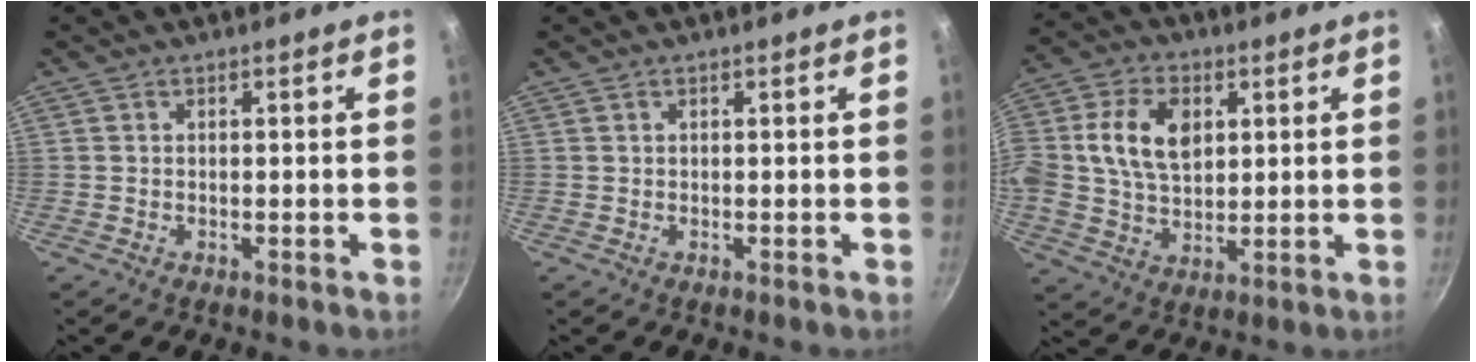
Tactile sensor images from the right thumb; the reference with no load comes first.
{"total": 0.0}
{"total": 12.4, "force": [2.7, 8.4, 8.6], "torque": [-0.147, 0.006, 0.043]}